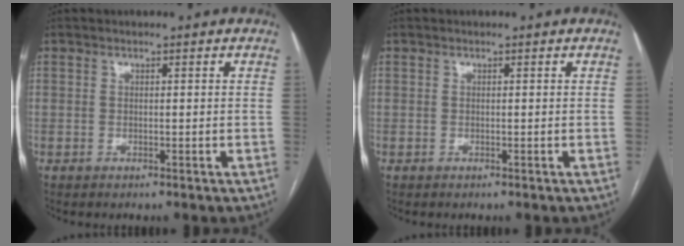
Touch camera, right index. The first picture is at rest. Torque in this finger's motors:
{"motor_torque": [0.02, 0.01, 0.00, 0.00]}